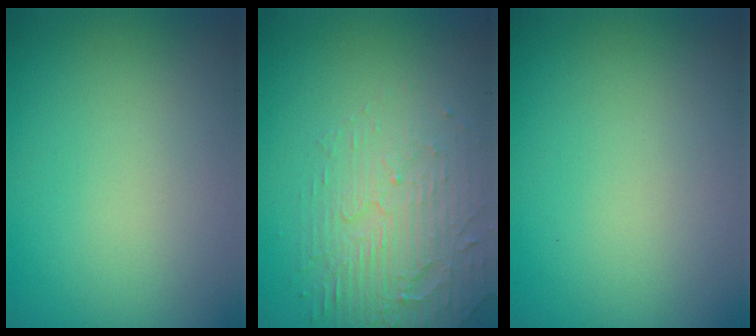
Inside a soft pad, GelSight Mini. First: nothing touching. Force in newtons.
{"total": 5.2, "press": 3.2, "slide": 4.0}
{"total": 0.0}